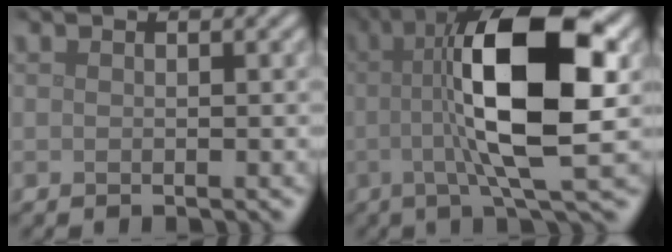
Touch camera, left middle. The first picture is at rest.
{"total": 12.0, "force": [1.0, 3.1, 11.5], "torque": [-0.188, 0.014, 0.015]}